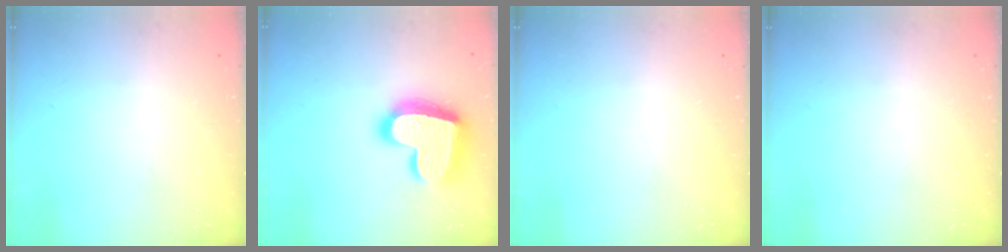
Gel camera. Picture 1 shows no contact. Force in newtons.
{"total": 21.7, "press": 21.6, "slide": 1.5}
{"total": 0.0}
{"total": 0.0}